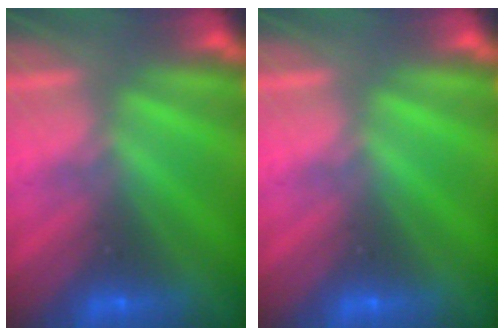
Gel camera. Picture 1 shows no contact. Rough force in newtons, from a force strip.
{"total": 0.0}